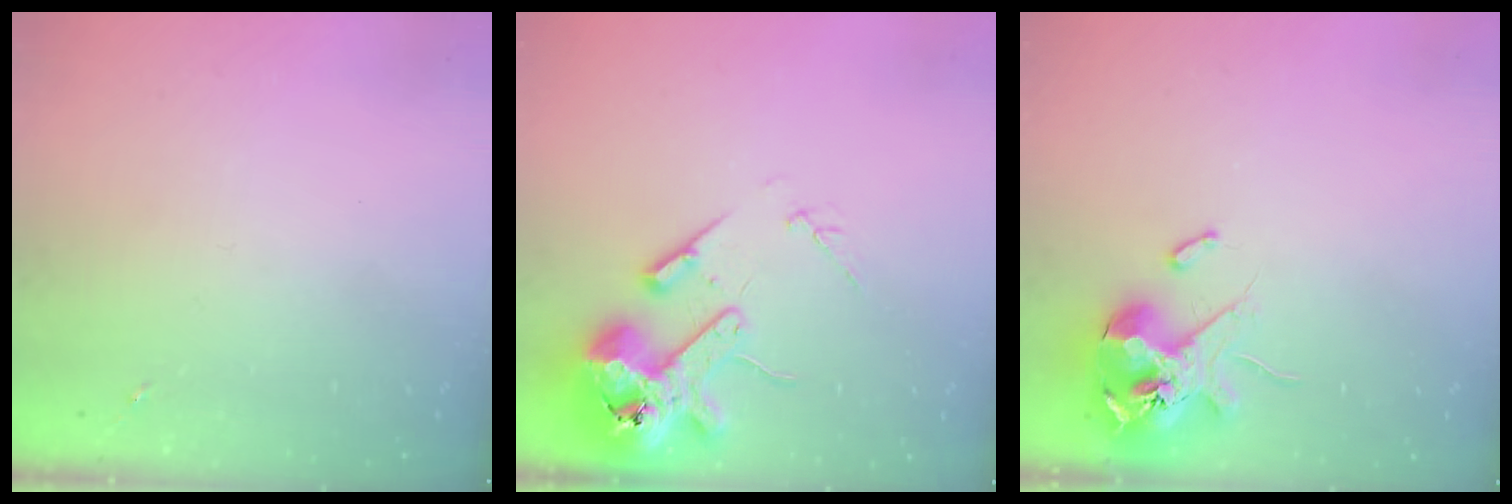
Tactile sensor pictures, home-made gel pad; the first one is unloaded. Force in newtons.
{"total": 14.6, "press": 14.4, "slide": 2.5}
{"total": 13.6, "press": 13.5, "slide": 1.9}